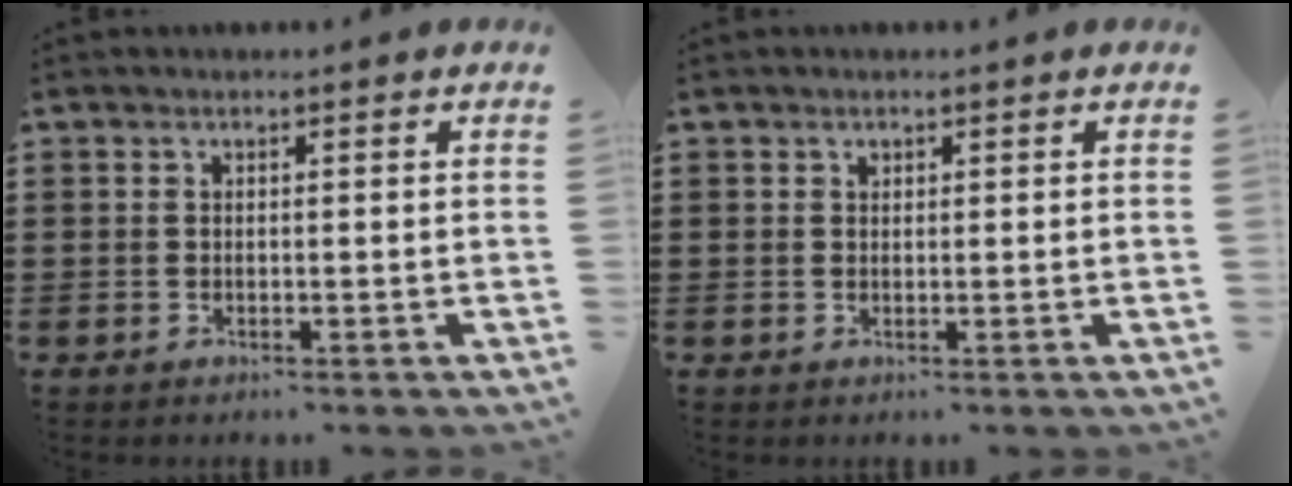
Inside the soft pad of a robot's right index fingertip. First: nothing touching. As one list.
[{"total": 0.5, "force": [0.4, 0.4, 0.1], "torque": [-0.003, 0.003, 0.007]}]